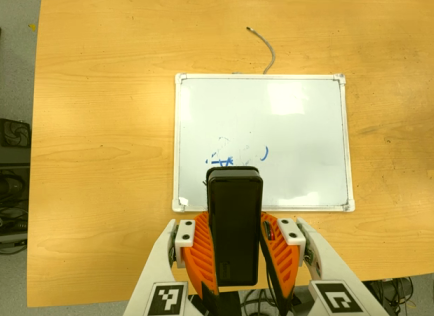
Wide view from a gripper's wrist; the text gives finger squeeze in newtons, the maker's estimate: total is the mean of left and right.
{"total": 7.1, "left": 6.4, "right": 7.9}